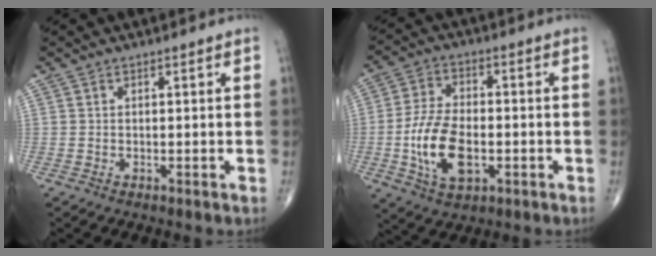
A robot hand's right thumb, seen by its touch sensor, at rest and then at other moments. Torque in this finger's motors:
{"motor_torque": [-0.05, 0.68, 0.68, 0.55, 0.33]}